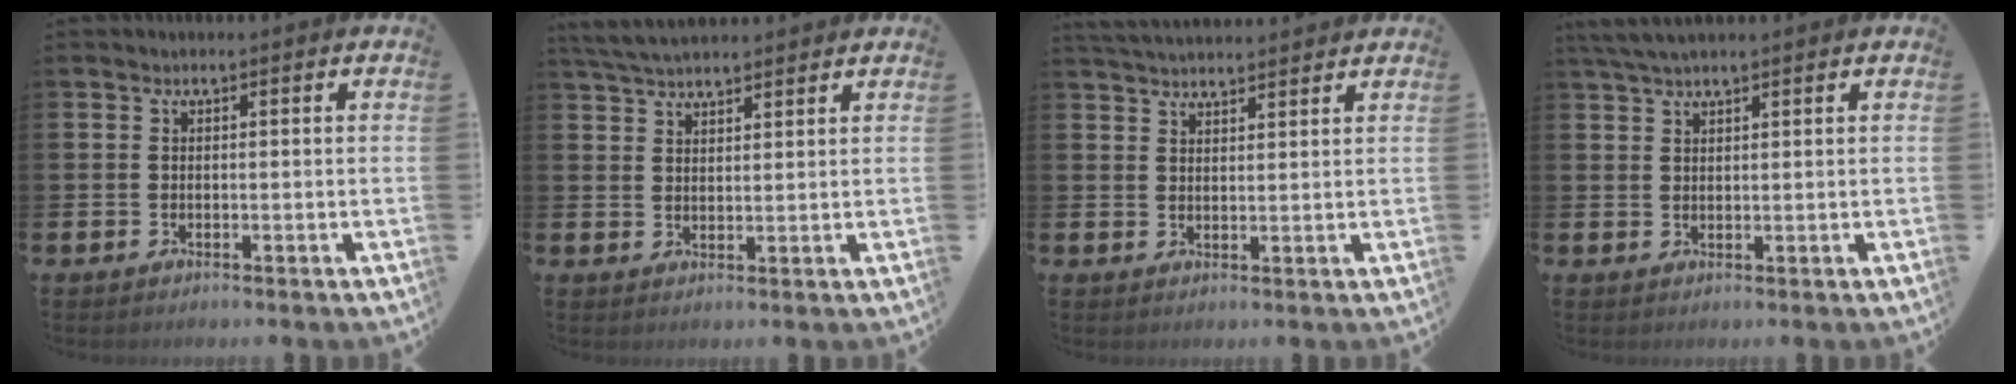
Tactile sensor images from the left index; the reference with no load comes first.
{"total": 4.7, "force": [4.4, 0.9, 1.2], "torque": [-0.029, -0.013, 0.082]}
{"total": 3.4, "force": [3.4, 0.0, 0.3], "torque": [-0.008, -0.019, 0.062]}
{"total": 3.2, "force": [2.7, 0.5, 1.6], "torque": [-0.040, 0.000, 0.052]}